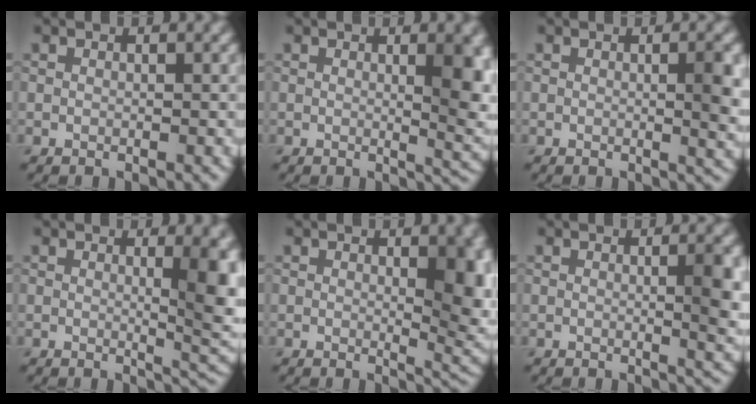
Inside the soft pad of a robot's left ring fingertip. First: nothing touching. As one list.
[{"total": 5.5, "force": [0.9, 1.7, 5.2], "torque": [-0.047, 0.000, 0.015]}, {"total": 3.0, "force": [0.2, 0.7, 2.9], "torque": [-0.035, -0.001, 0.000]}, {"total": 6.1, "force": [0.9, 1.8, 5.7], "torque": [-0.055, -0.005, 0.017]}, {"total": 6.6, "force": [1.0, 2.3, 6.1], "torque": [-0.066, -0.006, 0.022]}, {"total": 4.0, "force": [0.2, 0.9, 3.8], "torque": [-0.045, -0.001, 0.002]}]